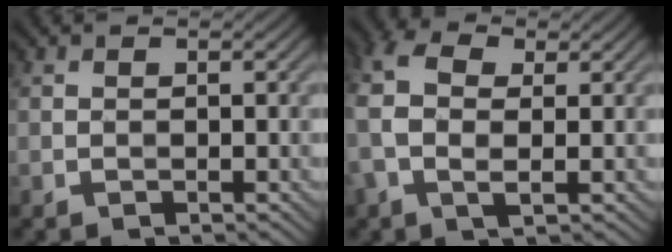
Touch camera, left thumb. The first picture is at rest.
{"total": 7.2, "force": [0.9, 4.1, 5.8], "torque": [-0.157, 0.010, 0.006]}